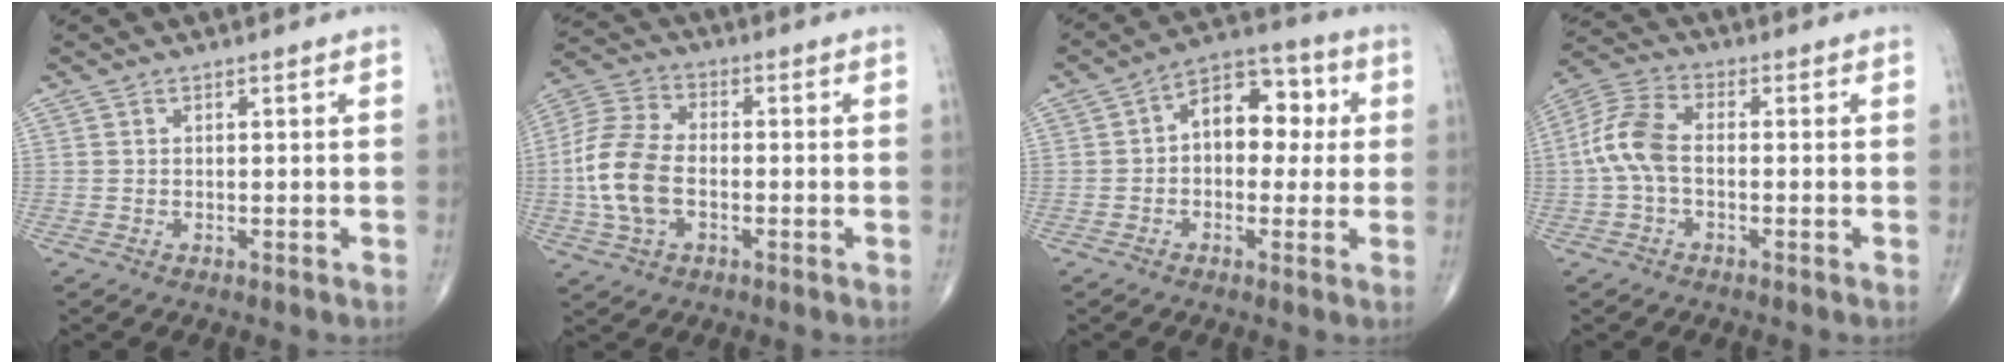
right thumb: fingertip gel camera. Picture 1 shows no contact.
{"total": 12.2, "force": [-1.9, 7.5, 9.5], "torque": [-0.202, 0.022, -0.042]}
{"total": 11.3, "force": [1.3, 7.3, 8.5], "torque": [-0.082, 0.031, 0.008]}
{"total": 8.2, "force": [-0.8, 4.5, 6.8], "torque": [-0.154, 0.025, -0.026]}